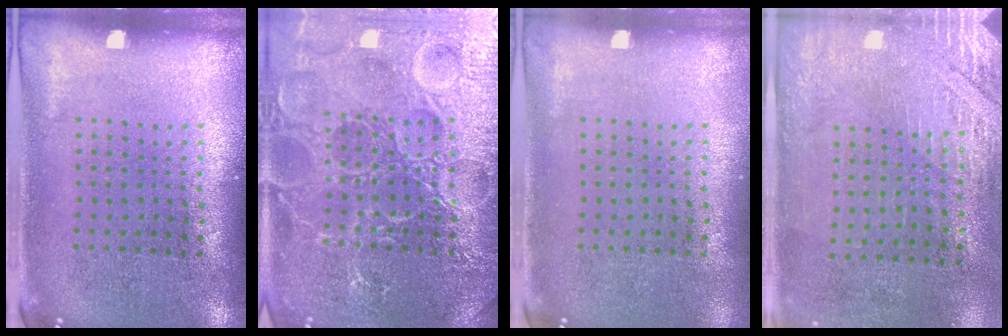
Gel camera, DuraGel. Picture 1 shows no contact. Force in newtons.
{"total": 7.4, "press": 7.3, "slide": 0.9}
{"total": 0.0}
{"total": 2.9, "press": 2.5, "slide": 1.5}